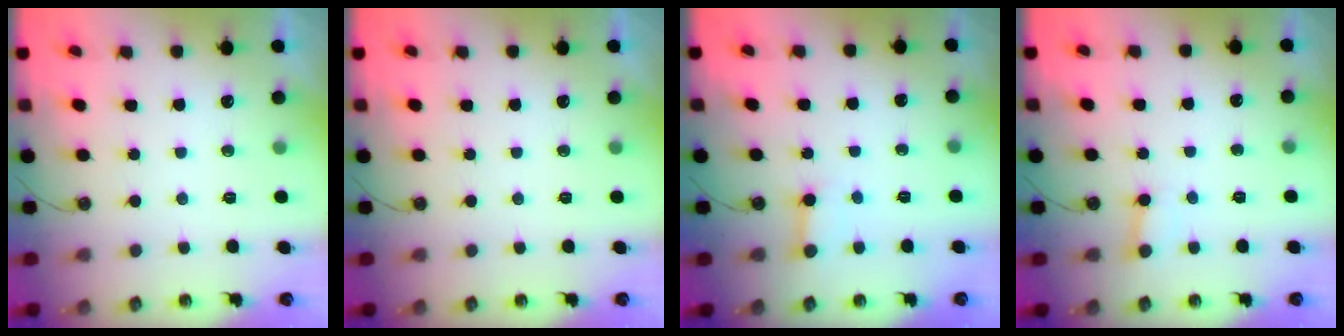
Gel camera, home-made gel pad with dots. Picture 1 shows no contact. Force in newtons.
{"total": 0.0}
{"total": 3.6, "press": 3.6, "slide": 0.4}
{"total": 2.5, "press": 2.5, "slide": 0.2}